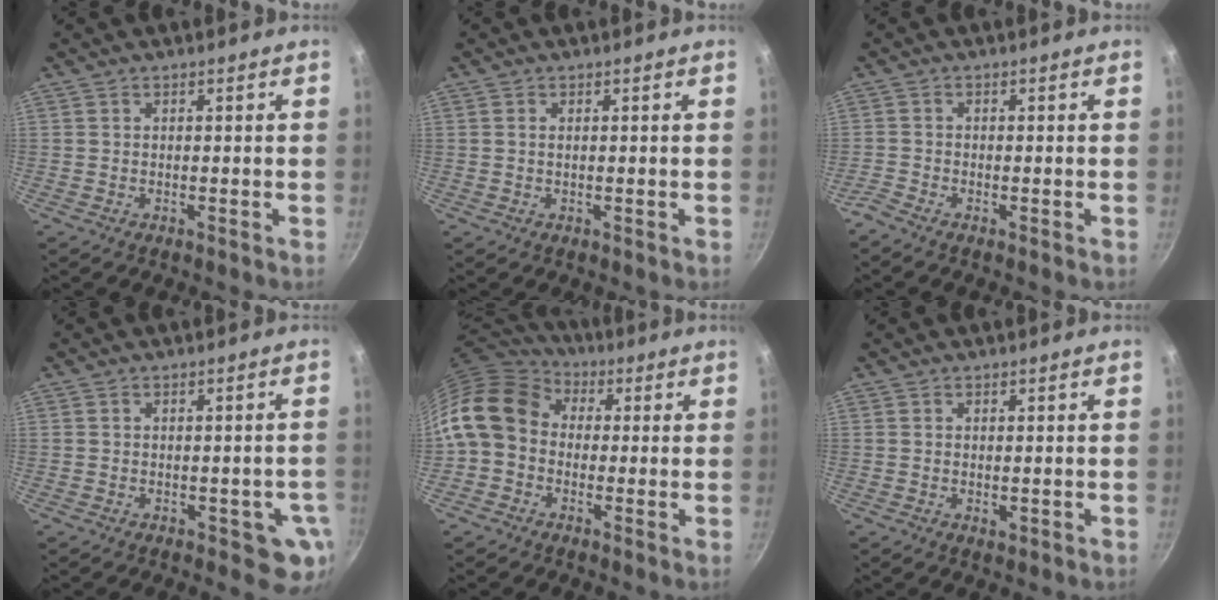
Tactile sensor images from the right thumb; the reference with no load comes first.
{"total": 0.7, "force": [0.2, 0.3, 0.6], "torque": [-0.012, 0.000, 0.002]}
{"total": 1.6, "force": [-1.3, 0.2, 0.8], "torque": [-0.033, 0.007, -0.034]}
{"total": 5.7, "force": [-1.6, 3.2, 4.4], "torque": [-0.021, 0.003, -0.020]}
{"total": 15.8, "force": [1.0, 12.8, 9.1], "torque": [-0.170, 0.042, -0.004]}
{"total": 1.0, "force": [-0.1, 0.6, 0.8], "torque": [-0.013, -0.002, 0.000]}